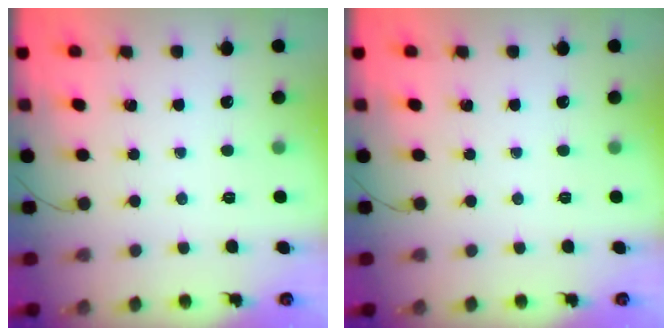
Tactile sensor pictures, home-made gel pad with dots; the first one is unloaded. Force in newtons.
{"total": 0.0}